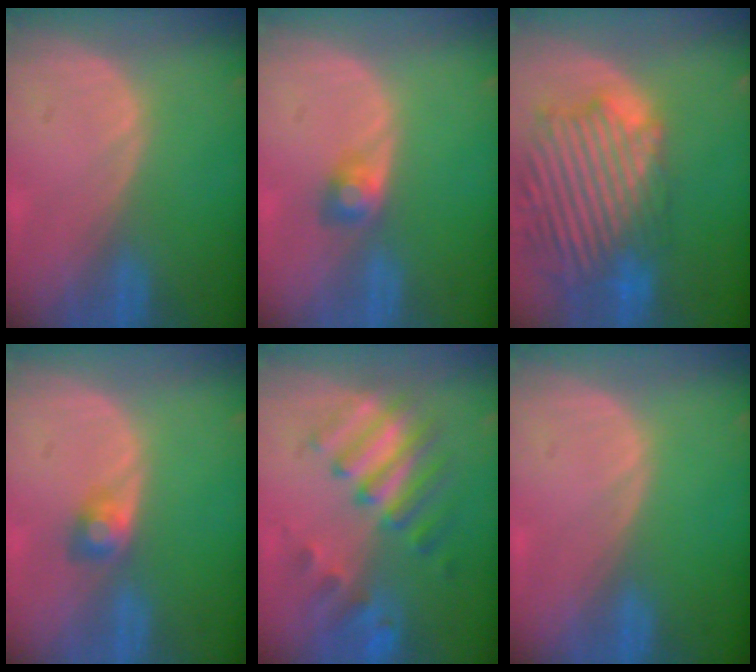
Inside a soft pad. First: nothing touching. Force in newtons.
{"total": 2.3, "press": 2.3, "slide": 0.2}
{"total": 14.4, "press": 12.4, "slide": 7.4}
{"total": 2.3, "press": 2.3, "slide": 0.2}
{"total": 8.5, "press": 7.9, "slide": 3.0}
{"total": 0.0}